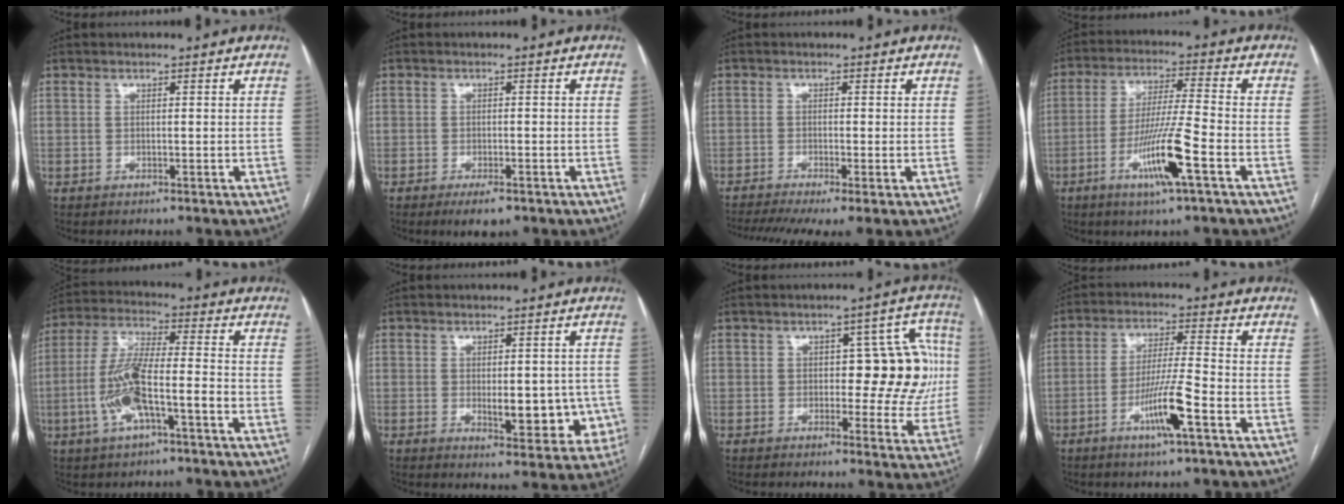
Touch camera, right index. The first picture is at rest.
{"total": 3.2, "force": [-2.1, 1.0, 2.1], "torque": [-0.037, -0.003, -0.028]}
{"total": 8.0, "force": [-5.5, 1.2, 5.7], "torque": [-0.100, -0.009, -0.093]}
{"total": 11.0, "force": [-4.6, -0.3, 10.0], "torque": [-0.194, -0.013, -0.087]}
{"total": 11.0, "force": [-3.8, 2.2, 10.1], "torque": [-0.214, 0.011, -0.070]}
{"total": 9.2, "force": [-1.6, 4.1, 8.1], "torque": [-0.093, 0.003, -0.011]}
{"total": 11.7, "force": [0.7, 5.5, 10.3], "torque": [-0.096, 0.035, 0.010]}
{"total": 8.5, "force": [-3.8, -0.2, 7.6], "torque": [-0.145, -0.007, -0.070]}